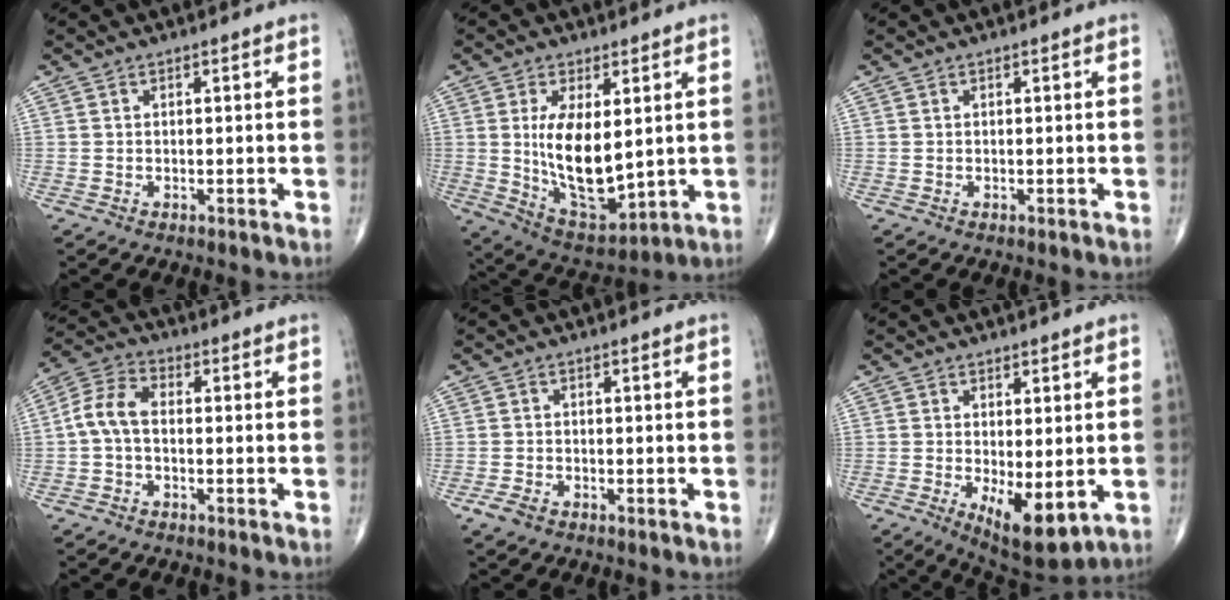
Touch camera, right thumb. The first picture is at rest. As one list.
[{"total": 14.1, "force": [1.6, 6.7, 12.3], "torque": [-0.200, -0.028, 0.048]}, {"total": 0.0}, {"total": 6.5, "force": [-0.6, 4.0, 5.2], "torque": [-0.105, 0.023, -0.024]}, {"total": 2.3, "force": [-1.4, 1.3, 1.3], "torque": [-0.031, 0.003, -0.025]}, {"total": 9.1, "force": [-1.9, 3.7, 8.1], "torque": [-0.117, -0.024, -0.017]}]